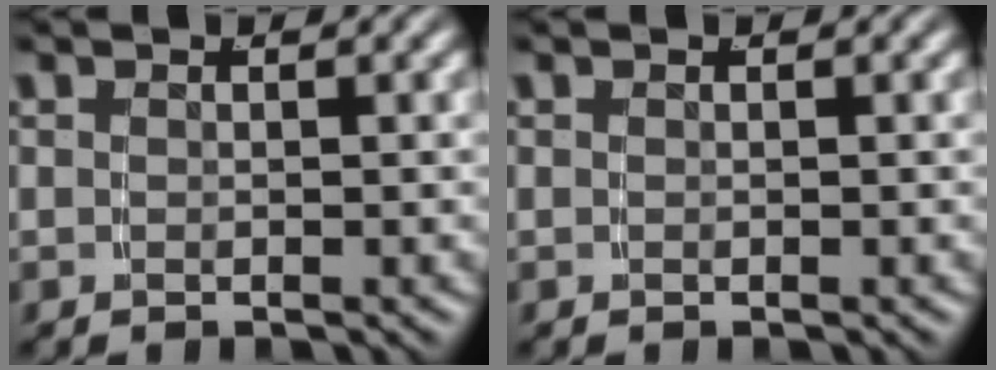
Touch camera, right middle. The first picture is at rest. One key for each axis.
{"total": 0.0}